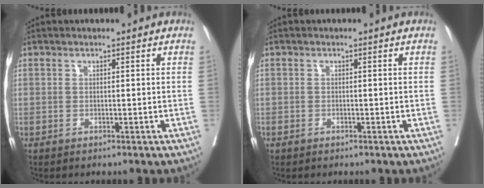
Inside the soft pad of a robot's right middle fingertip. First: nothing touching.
{"total": 0.7, "force": [-0.4, 0.5, 0.2], "torque": [-0.004, 0.002, -0.007]}